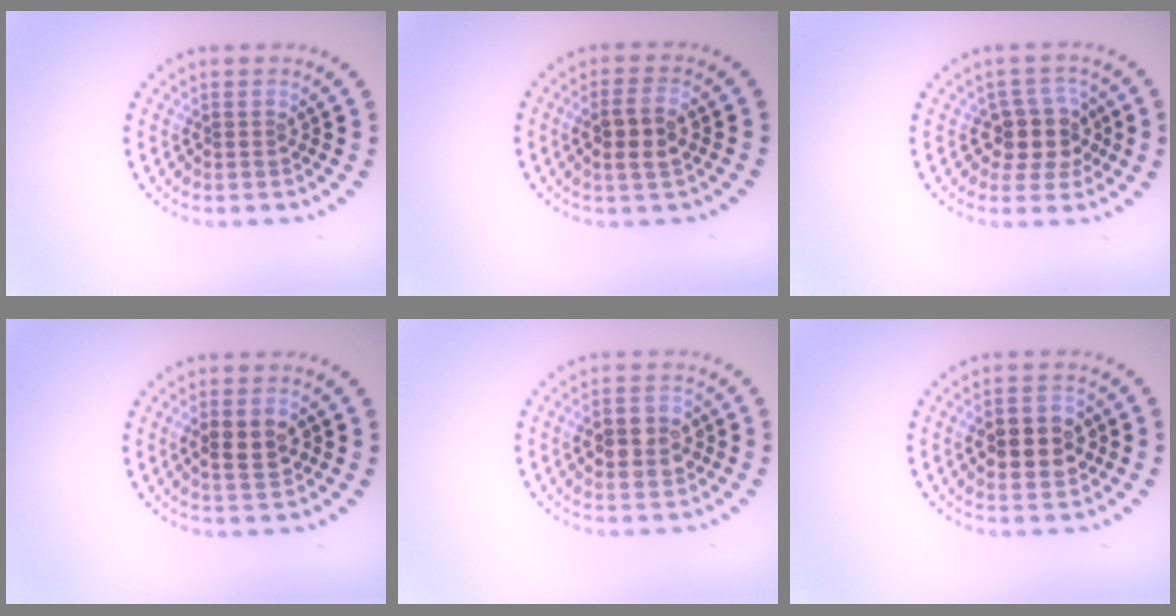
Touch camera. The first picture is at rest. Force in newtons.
{"total": 2.7, "press": 2.6, "slide": 0.7}
{"total": 3.4, "press": 2.9, "slide": 1.6}
{"total": 2.9, "press": 2.8, "slide": 0.4}
{"total": 4.3, "press": 4.2, "slide": 0.3}
{"total": 5.2, "press": 5.2, "slide": 0.3}